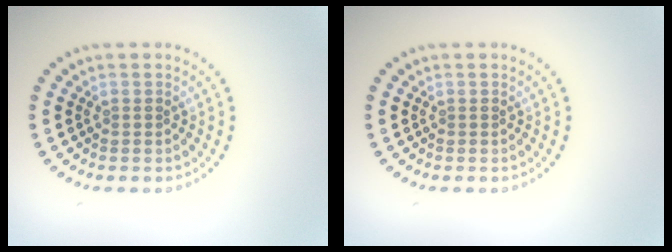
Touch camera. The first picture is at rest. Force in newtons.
{"total": 0.0}